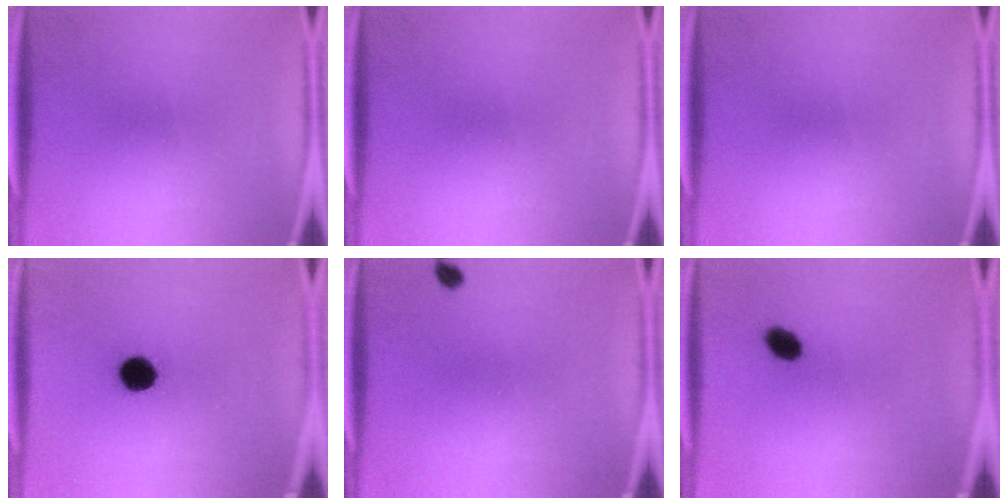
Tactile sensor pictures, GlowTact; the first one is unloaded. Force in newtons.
{"total": 0.0}
{"total": 0.0}
{"total": 6.9}
{"total": 1.2}
{"total": 3.6}